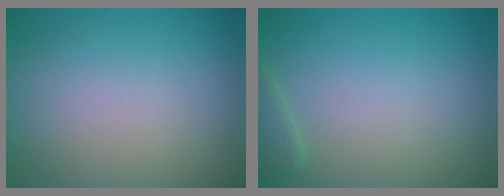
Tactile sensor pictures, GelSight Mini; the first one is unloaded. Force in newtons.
{"total": 1.1, "press": 1.1, "slide": 0.1}